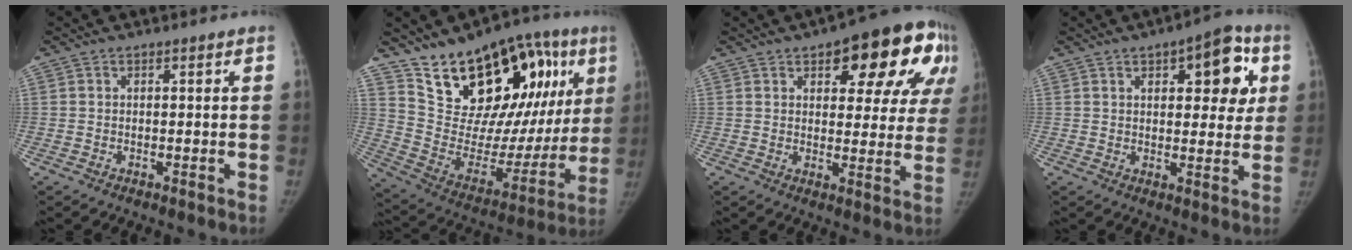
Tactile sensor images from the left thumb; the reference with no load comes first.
{"total": 28.3, "force": [14.1, 15.0, 19.4], "torque": [-0.233, -0.020, 0.237]}
{"total": 18.4, "force": [8.4, 8.1, 14.2], "torque": [-0.134, -0.004, 0.104]}
{"total": 12.7, "force": [4.6, 5.8, 10.3], "torque": [-0.086, -0.001, 0.053]}